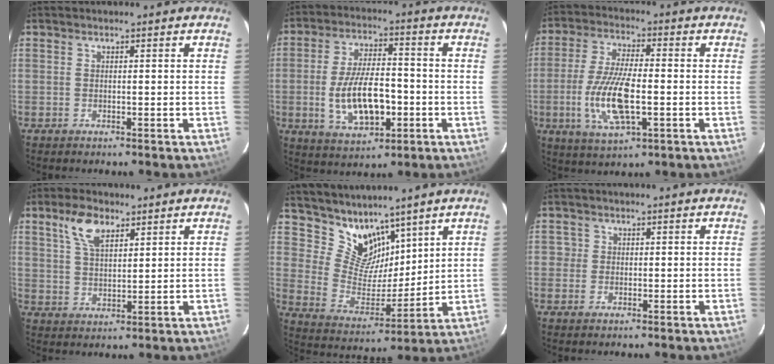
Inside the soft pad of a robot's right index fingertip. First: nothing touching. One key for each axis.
{"total": 13.0, "fx": -3.0, "fy": 6.0, "fz": 11.1, "tx": -0.221, "ty": -0.001, "tz": -0.038}
{"total": 12.9, "fx": -2.8, "fy": 4.4, "fz": 11.8, "tx": -0.245, "ty": -0.007, "tz": -0.050}
{"total": 7.0, "fx": 4.1, "fy": 3.2, "fz": 4.6, "tx": -0.090, "ty": 0.012, "tz": 0.078}
{"total": 10.7, "fx": 8.5, "fy": 5.8, "fz": 2.9, "tx": -0.051, "ty": -0.004, "tz": 0.173}
{"total": 1.4, "fx": 0.0, "fy": 1.4, "fz": 0.1, "tx": 0.005, "ty": 0.005, "tz": -0.003}